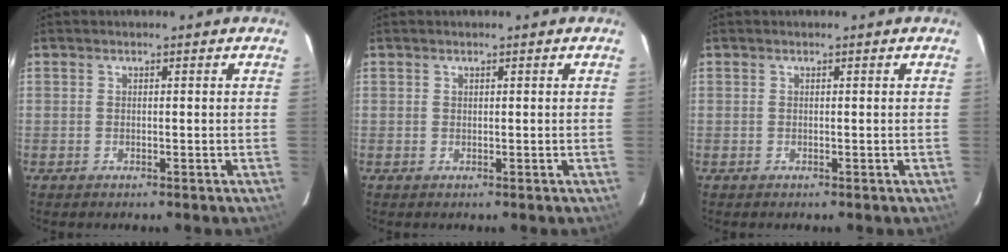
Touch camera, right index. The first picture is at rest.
{"total": 0.0}
{"total": 0.0}